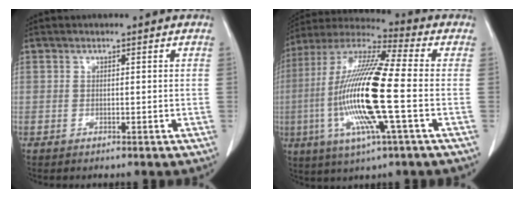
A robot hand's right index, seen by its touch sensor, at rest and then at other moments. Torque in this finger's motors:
{"motor_torque": [2.14, 0.00, 0.97, 0.21]}